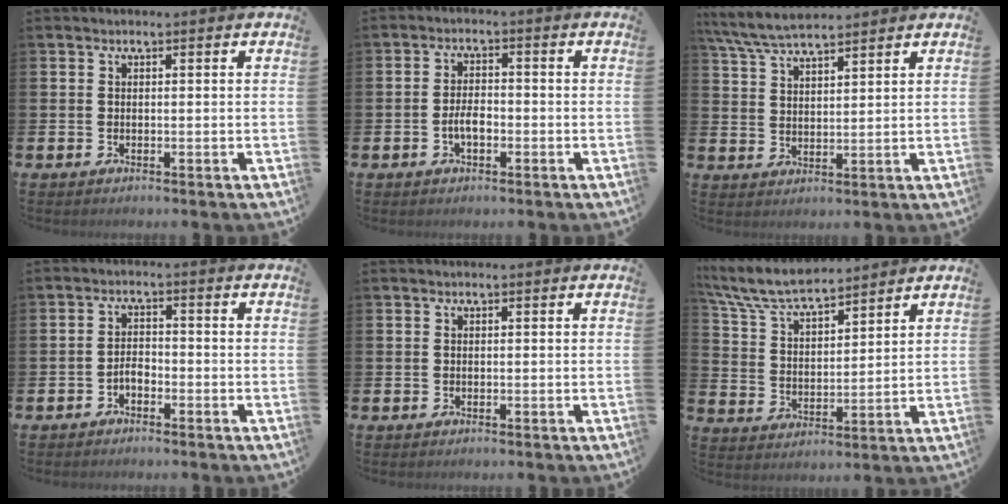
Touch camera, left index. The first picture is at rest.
{"total": 2.9, "force": [-0.9, 1.4, 2.3], "torque": [-0.035, 0.002, -0.020]}
{"total": 6.3, "force": [5.9, 0.9, 2.1], "torque": [-0.065, -0.018, 0.109]}
{"total": 2.0, "force": [-1.3, 1.1, 1.1], "torque": [-0.021, 0.007, -0.029]}
{"total": 0.0}
{"total": 7.9, "force": [7.4, 1.2, 2.6], "torque": [-0.084, -0.036, 0.134]}